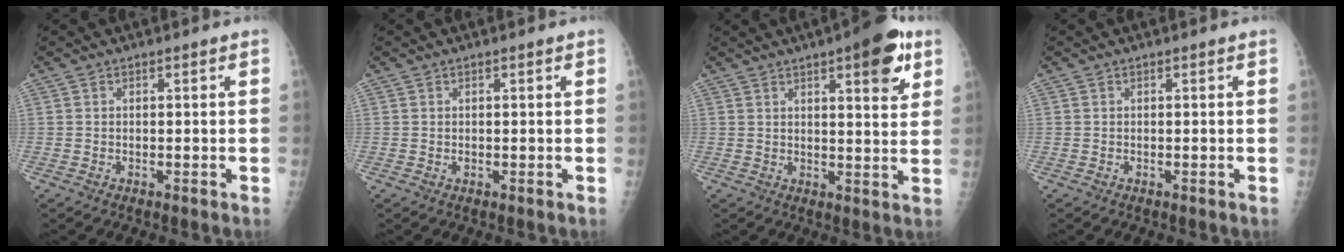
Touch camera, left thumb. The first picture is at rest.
{"total": 0.5, "force": [0.1, 0.2, 0.4], "torque": [-0.005, 0.003, 0.004]}
{"total": 10.8, "force": [5.6, 3.3, 8.7], "torque": [-0.092, -0.019, 0.067]}
{"total": 0.0}